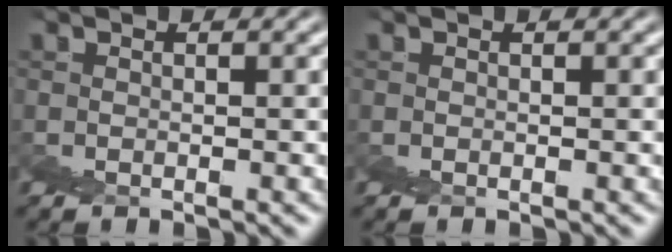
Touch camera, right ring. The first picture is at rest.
{"total": 0.0}